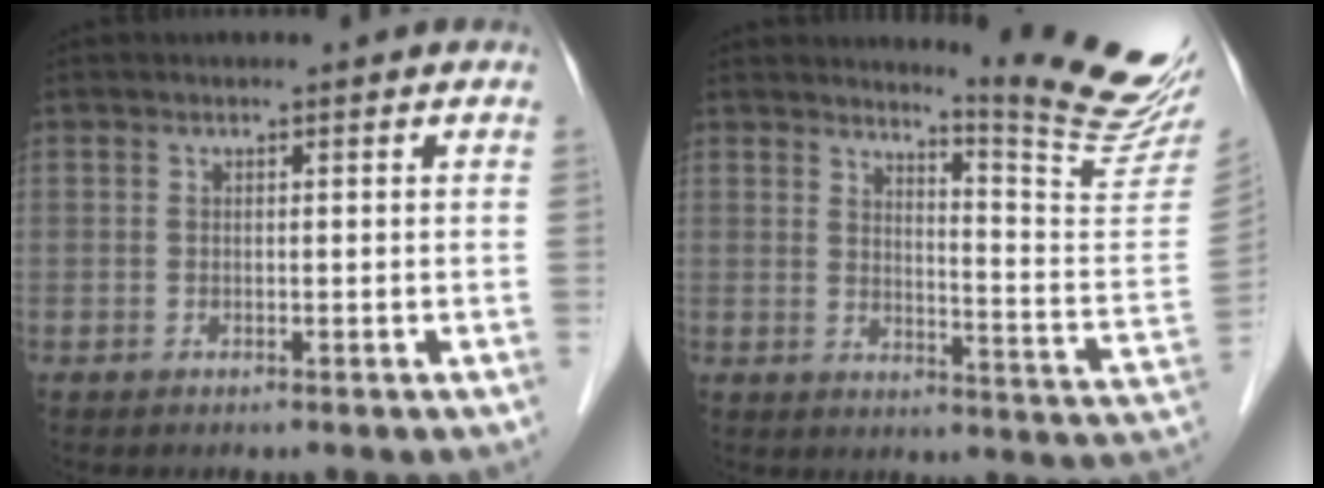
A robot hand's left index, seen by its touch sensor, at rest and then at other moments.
{"total": 14.6, "force": [13.6, -2.3, 4.8], "torque": [-0.070, -0.124, 0.162]}